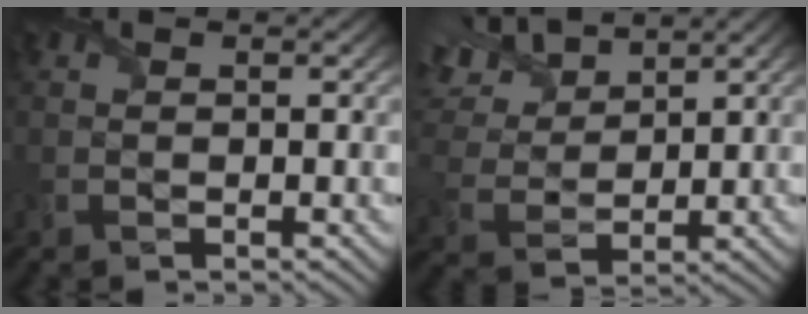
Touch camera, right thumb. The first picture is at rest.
{"total": 10.2, "force": [7.2, 4.2, 5.7], "torque": [-0.169, 0.028, 0.133]}